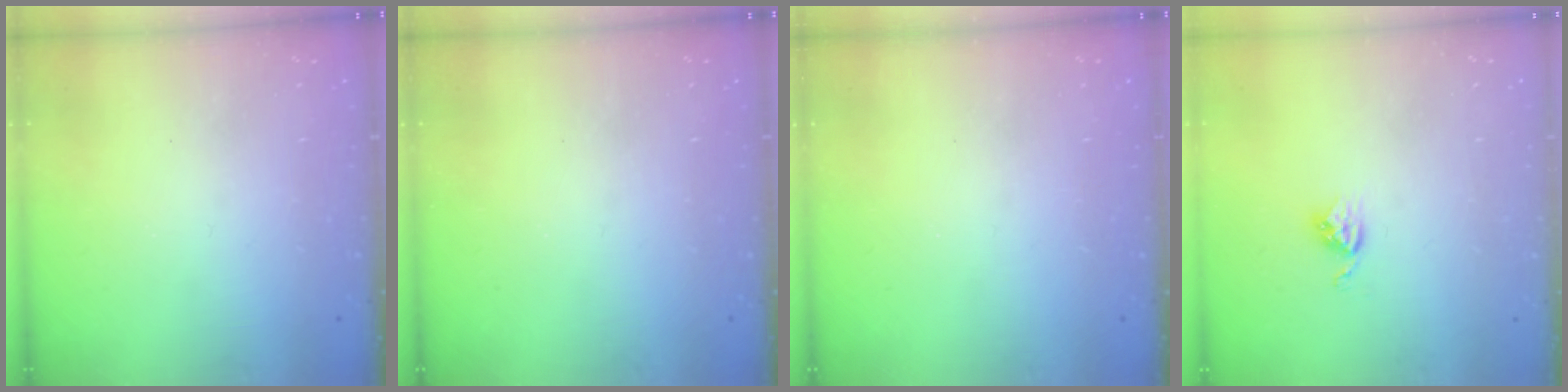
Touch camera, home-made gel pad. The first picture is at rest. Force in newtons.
{"total": 0.0}
{"total": 0.0}
{"total": 3.9, "press": 3.9, "slide": 0.4}